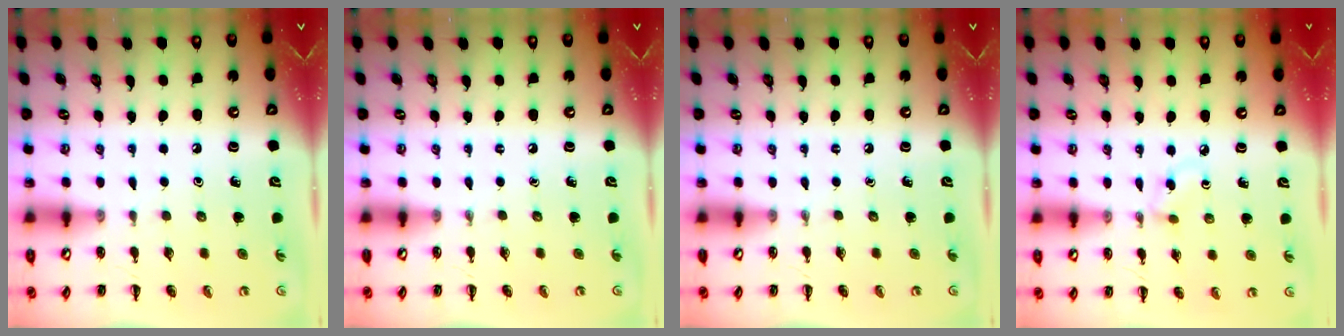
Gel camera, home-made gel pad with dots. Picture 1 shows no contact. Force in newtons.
{"total": 0.0}
{"total": 0.0}
{"total": 2.9, "press": 2.6, "slide": 1.2}